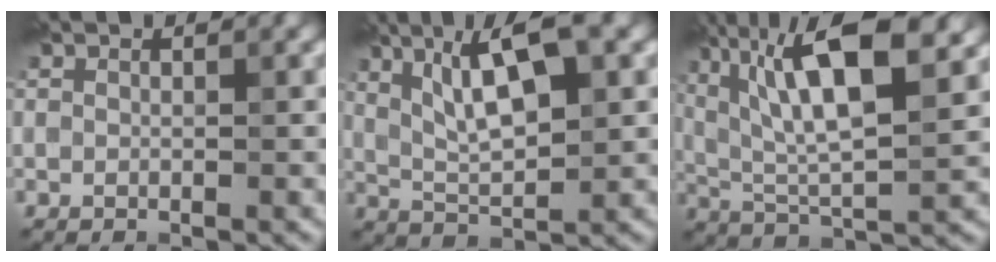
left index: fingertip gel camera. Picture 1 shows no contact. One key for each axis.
{"total": 8.2, "fx": 3.3, "fy": 2.3, "fz": 7.1, "tx": -0.127, "ty": 0.012, "tz": 0.060}
{"total": 11.8, "fx": 4.9, "fy": 3.6, "fz": 10.2, "tx": -0.171, "ty": 0.014, "tz": 0.082}